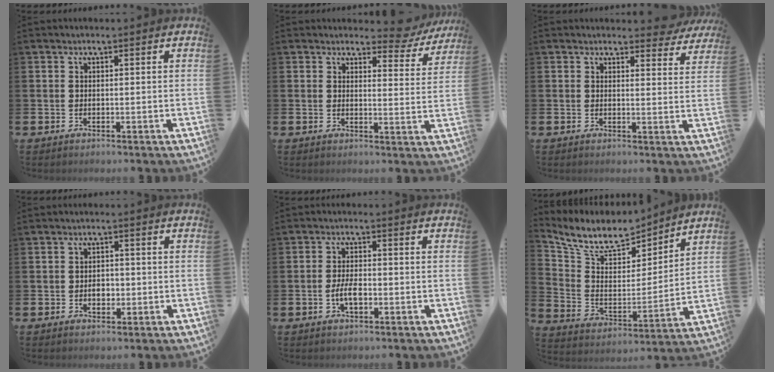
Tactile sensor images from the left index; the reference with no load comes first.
{"total": 4.0, "force": [3.6, 1.6, 0.8], "torque": [-0.010, -0.022, 0.059]}
{"total": 2.9, "force": [2.8, 0.7, 0.4], "torque": [0.005, -0.014, 0.046]}
{"total": 2.1, "force": [-0.4, 1.6, 1.2], "torque": [-0.004, -0.004, -0.015]}
{"total": 3.5, "force": [-0.9, 1.6, 3.0], "torque": [-0.058, 0.001, -0.019]}
{"total": 9.5, "force": [8.6, 3.2, 2.5], "torque": [-0.092, -0.062, 0.151]}